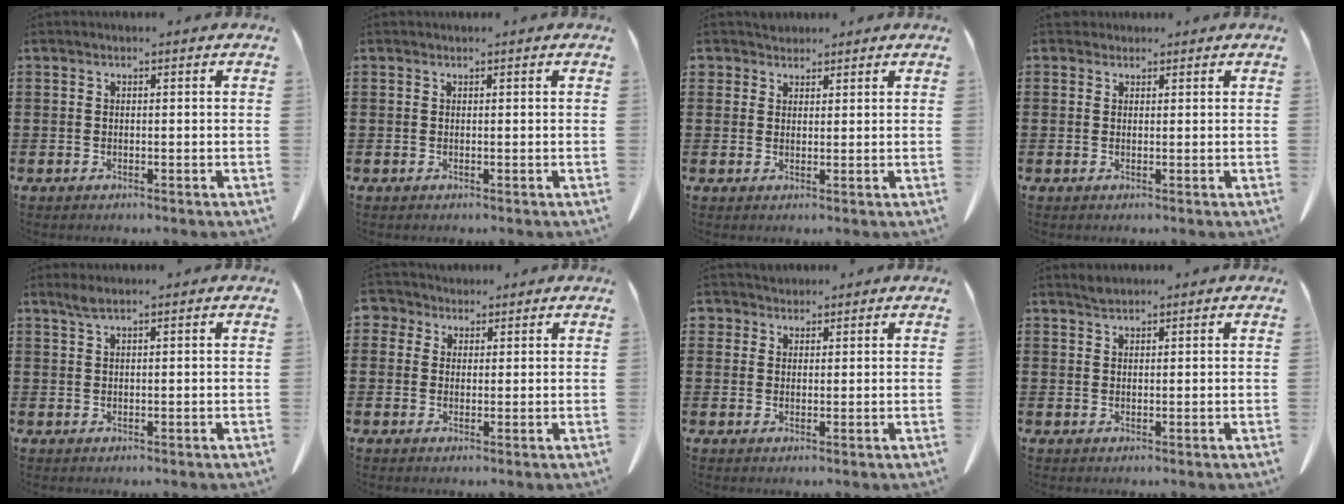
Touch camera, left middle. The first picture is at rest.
{"total": 0.0}
{"total": 2.4, "force": [2.0, 1.3, 0.0], "torque": [0.002, 0.003, 0.037]}
{"total": 1.2, "force": [1.0, 0.7, 0.0], "torque": [-0.004, 0.005, 0.021]}
{"total": 1.7, "force": [1.2, 0.2, 1.3], "torque": [-0.028, 0.002, 0.021]}
{"total": 3.1, "force": [2.0, 2.4, 0.6], "torque": [-0.017, 0.010, 0.035]}
{"total": 2.2, "force": [1.8, 1.3, 0.0], "torque": [-0.007, 0.006, 0.035]}
{"total": 1.2, "force": [1.1, 0.3, 0.3], "torque": [-0.010, 0.001, 0.022]}